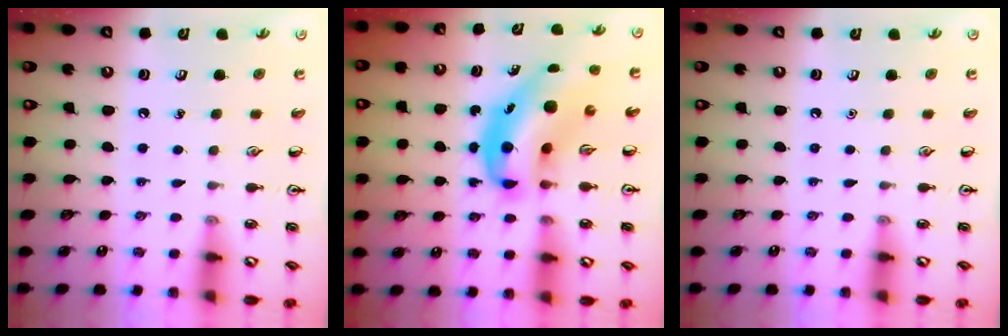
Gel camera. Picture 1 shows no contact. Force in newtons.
{"total": 10.1, "press": 9.7, "slide": 3.0}
{"total": 0.0}